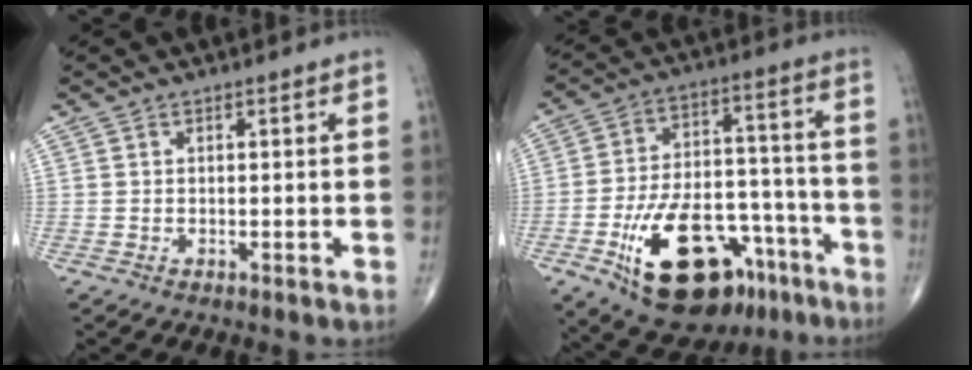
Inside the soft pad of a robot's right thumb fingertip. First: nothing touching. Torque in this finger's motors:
{"motor_torque": [1.12, -0.10, 1.77, -0.84, 0.50]}